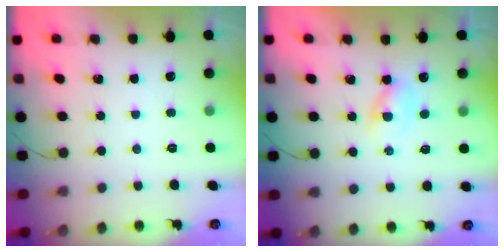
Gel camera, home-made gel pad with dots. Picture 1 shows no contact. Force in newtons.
{"total": 2.3, "press": 2.1, "slide": 1.0}